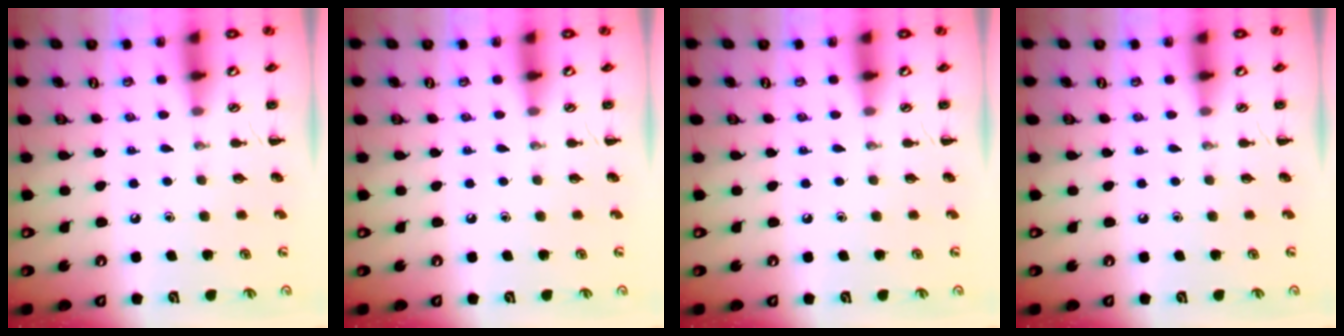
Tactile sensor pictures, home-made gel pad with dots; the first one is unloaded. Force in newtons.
{"total": 0.0}
{"total": 0.0}
{"total": 0.0}